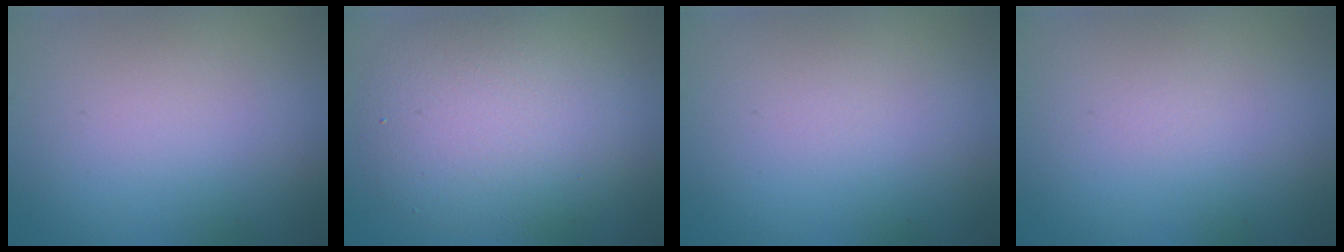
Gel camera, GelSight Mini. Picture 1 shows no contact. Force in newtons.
{"total": 6.5, "press": 6.5, "slide": 0.5}
{"total": 0.0}
{"total": 0.0}